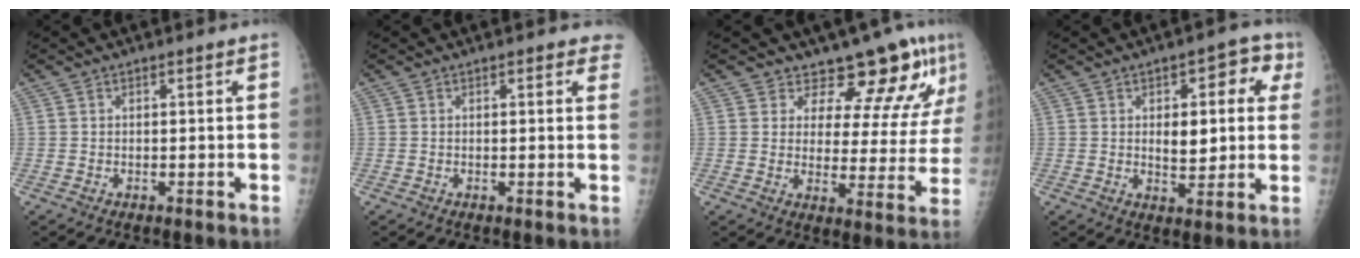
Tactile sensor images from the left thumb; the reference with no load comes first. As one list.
[{"total": 3.3, "force": [2.5, 1.2, 1.7], "torque": [0.002, -0.004, 0.017]}, {"total": 13.1, "force": [10.6, 5.2, 5.9], "torque": [-0.030, -0.075, 0.125]}, {"total": 10.2, "force": [2.4, 5.7, 8.0], "torque": [-0.060, 0.002, 0.030]}]